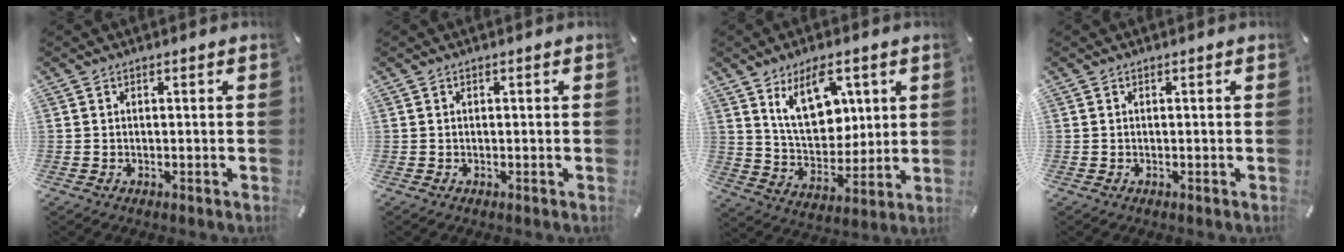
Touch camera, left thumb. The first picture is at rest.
{"total": 0.0}
{"total": 13.4, "force": [6.7, 8.6, 7.8], "torque": [-0.120, -0.020, 0.124]}
{"total": 0.0}